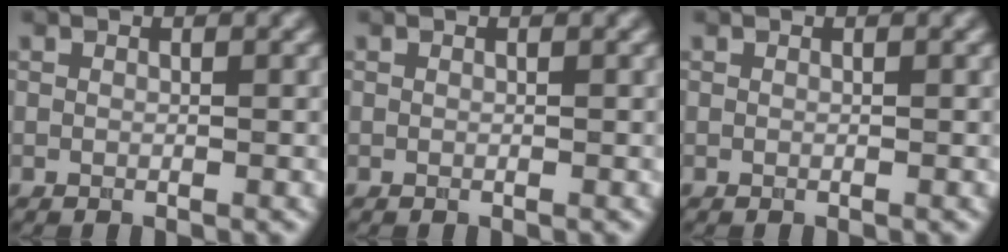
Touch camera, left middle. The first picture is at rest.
{"total": 0.0}
{"total": 0.0}